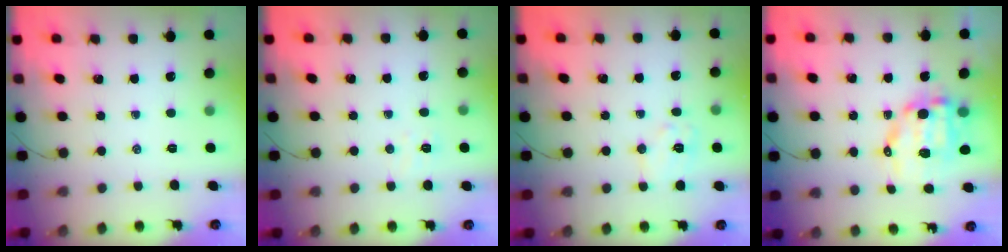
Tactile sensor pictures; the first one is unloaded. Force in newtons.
{"total": 3.4, "press": 3.3, "slide": 1.1}
{"total": 7.8, "press": 7.8, "slide": 0.6}
{"total": 10.4, "press": 10.1, "slide": 2.2}